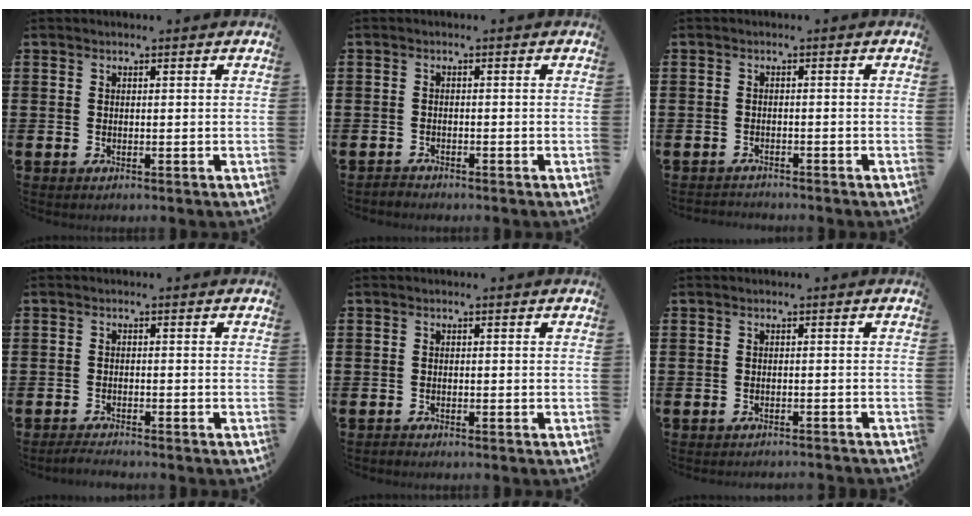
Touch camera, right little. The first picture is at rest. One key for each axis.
{"total": 1.0, "fx": -1.0, "fy": 0.1, "fz": -0.1, "tx": -0.001, "ty": 0.002, "tz": -0.021}
{"total": 1.1, "fx": -1.1, "fy": 0.0, "fz": -0.1, "tx": -0.002, "ty": 0.004, "tz": -0.024}
{"total": 1.4, "fx": -1.4, "fy": 0.0, "fz": 0.2, "tx": -0.007, "ty": 0.002, "tz": -0.027}
{"total": 0.6, "fx": -0.6, "fy": 0.1, "fz": 0.0, "tx": -0.001, "ty": -0.002, "tz": -0.012}
{"total": 0.9, "fx": -0.9, "fy": -0.1, "fz": 0.0, "tx": -0.001, "ty": 0.001, "tz": -0.019}